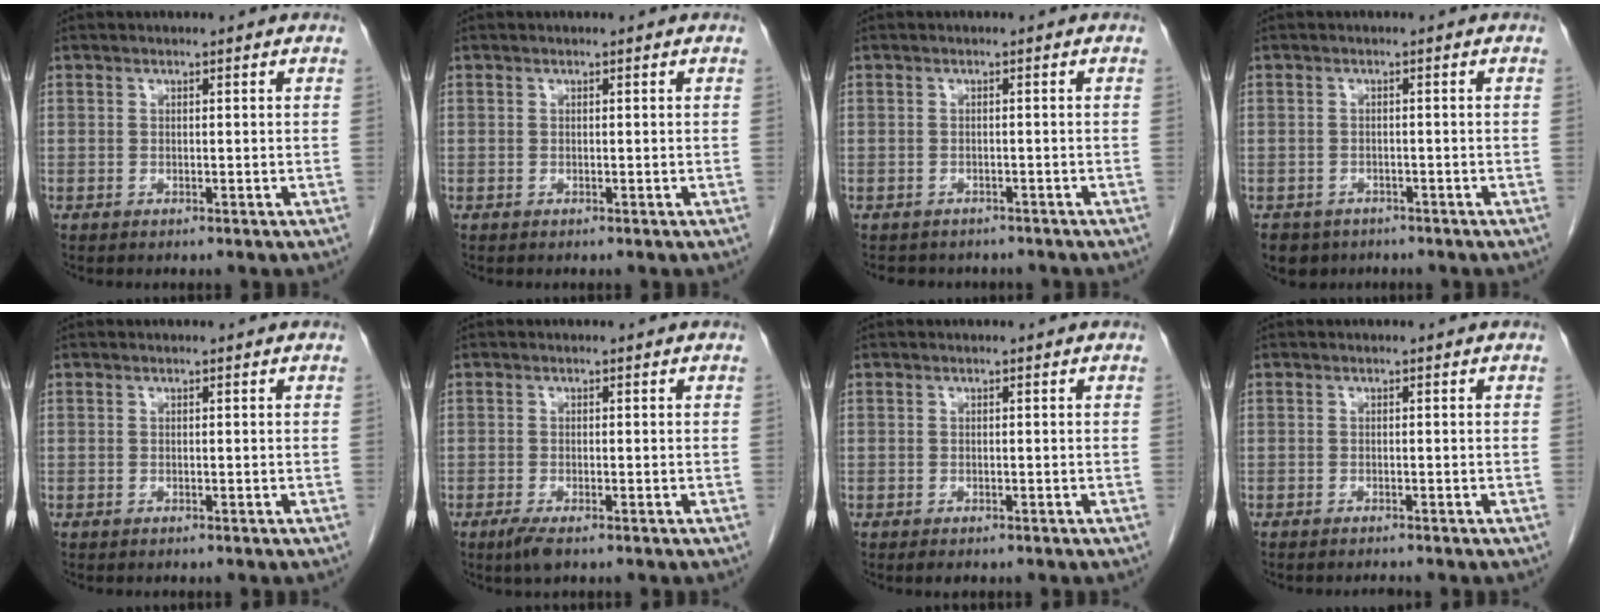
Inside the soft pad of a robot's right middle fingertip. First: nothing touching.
{"total": 0.0}
{"total": 5.1, "force": [-4.5, 2.3, 1.0], "torque": [-0.017, 0.003, -0.051]}
{"total": 4.0, "force": [-3.0, 2.7, 0.3], "torque": [-0.008, 0.001, -0.046]}
{"total": 0.0}
{"total": 2.5, "force": [-1.6, 0.5, 1.9], "torque": [-0.042, -0.006, -0.030]}
{"total": 1.2, "force": [-0.8, 0.5, 0.6], "torque": [-0.012, -0.002, -0.007]}
{"total": 1.4, "force": [-1.3, -0.1, 0.3], "torque": [-0.006, -0.003, -0.020]}